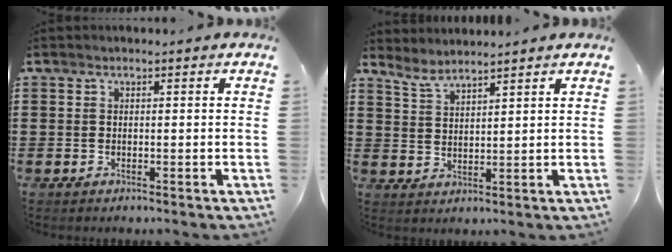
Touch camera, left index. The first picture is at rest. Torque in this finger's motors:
{"motor_torque": [-0.01, 0.04, -0.01, -0.01]}